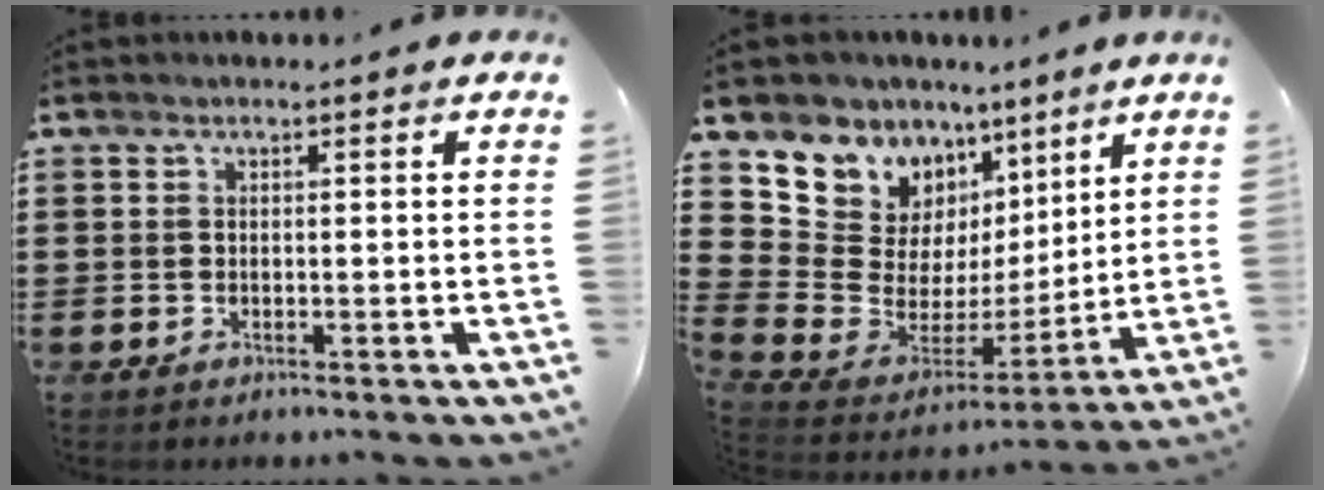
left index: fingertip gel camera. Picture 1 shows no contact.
{"total": 10.3, "force": [6.6, 7.6, 2.4], "torque": [-0.086, -0.059, 0.125]}